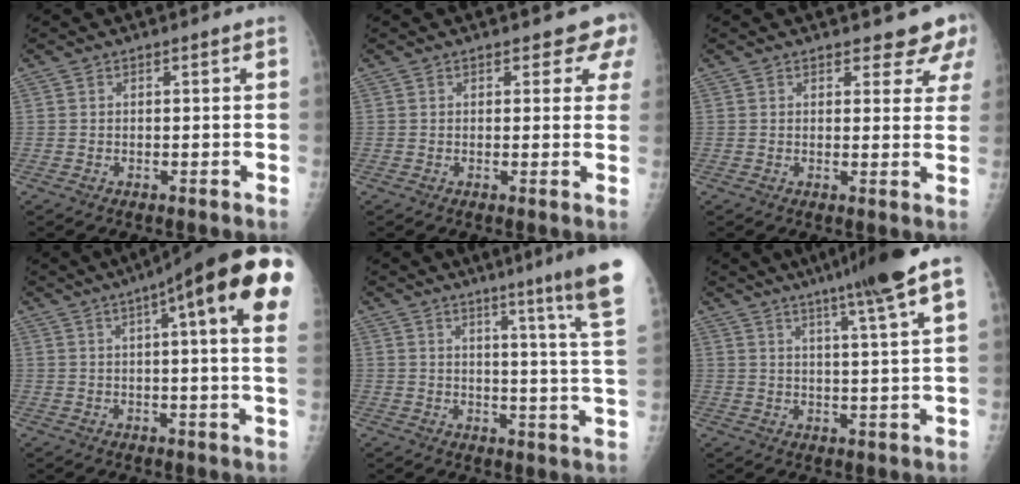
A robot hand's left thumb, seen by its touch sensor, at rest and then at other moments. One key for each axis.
{"total": 4.6, "fx": 3.8, "fy": 2.2, "fz": 1.4, "tx": 0.022, "ty": -0.016, "tz": 0.029}
{"total": 6.5, "fx": 5.7, "fy": 2.6, "fz": 1.6, "tx": 0.019, "ty": -0.029, "tz": 0.049}
{"total": 21.5, "fx": 9.4, "fy": 3.4, "fz": 19.0, "tx": -0.237, "ty": 0.005, "tz": 0.113}
{"total": 16.9, "fx": 12.1, "fy": -1.0, "fz": 11.7, "tx": -0.141, "ty": -0.086, "tz": 0.138}
{"total": 13.6, "fx": 8.4, "fy": -0.5, "fz": 10.6, "tx": -0.159, "ty": -0.015, "tz": 0.114}